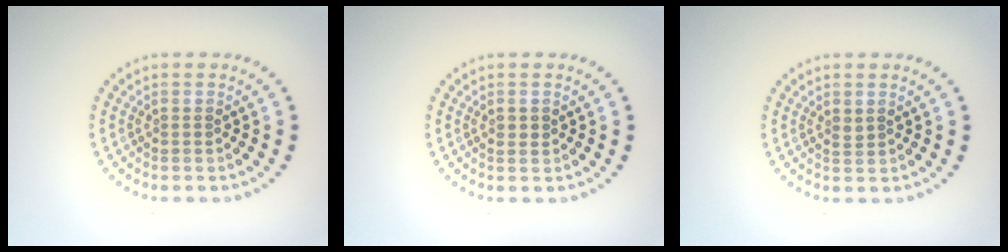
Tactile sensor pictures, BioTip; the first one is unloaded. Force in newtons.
{"total": 1.0, "press": 1.0, "slide": 0.1}
{"total": 0.7, "press": 0.6, "slide": 0.3}